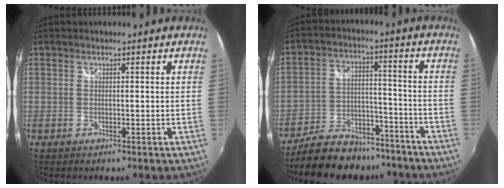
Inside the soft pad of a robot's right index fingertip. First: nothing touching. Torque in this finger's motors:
{"motor_torque": [-0.53, -0.52, -0.17, -0.09]}